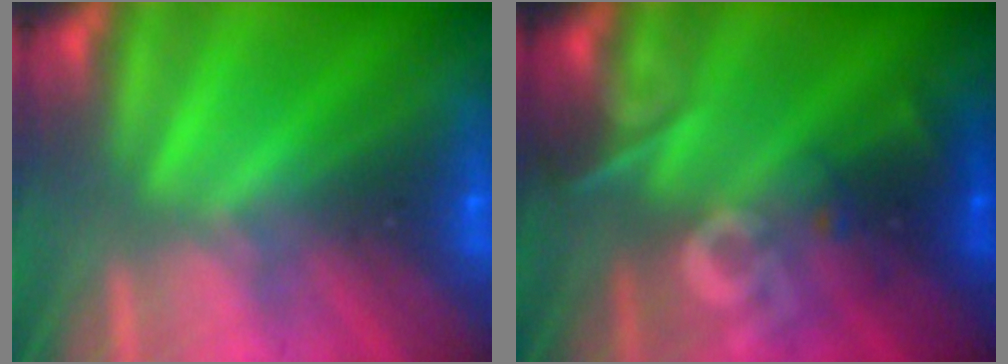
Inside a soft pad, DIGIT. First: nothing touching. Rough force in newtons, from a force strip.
{"total": 2.7}